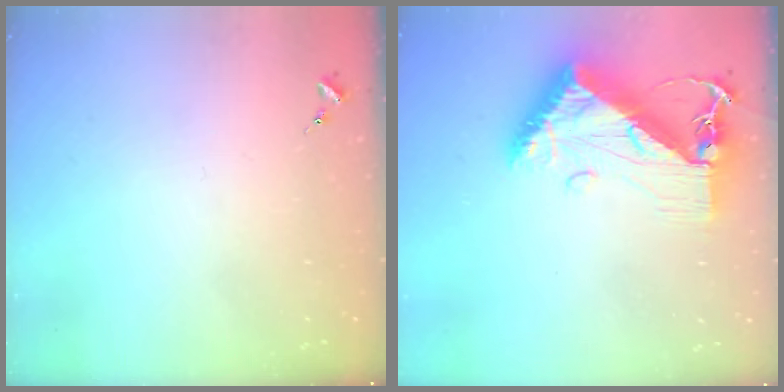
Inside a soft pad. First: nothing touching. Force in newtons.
{"total": 14.6, "press": 14.6, "slide": 1.4}